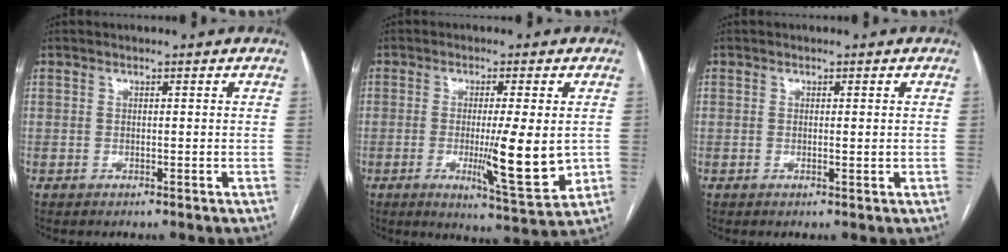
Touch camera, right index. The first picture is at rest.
{"total": 10.7, "force": [-1.2, 1.4, 10.6], "torque": [-0.155, -0.022, -0.014]}
{"total": 1.0, "force": [0.0, 0.3, 0.9], "torque": [-0.013, -0.003, 0.002]}